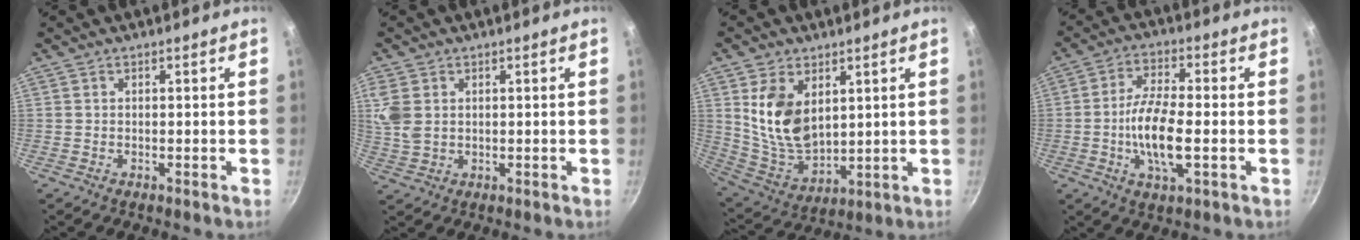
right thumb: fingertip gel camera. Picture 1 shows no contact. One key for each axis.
{"total": 5.7, "fx": 1.5, "fy": 4.1, "fz": 3.6, "tx": -0.073, "ty": -0.005, "tz": 0.034}
{"total": 13.2, "fx": 4.0, "fy": 8.4, "fz": 9.4, "tx": -0.157, "ty": -0.037, "tz": 0.093}
{"total": 10.7, "fx": -1.8, "fy": 3.6, "fz": 9.9, "tx": -0.194, "ty": 0.014, "tz": -0.040}